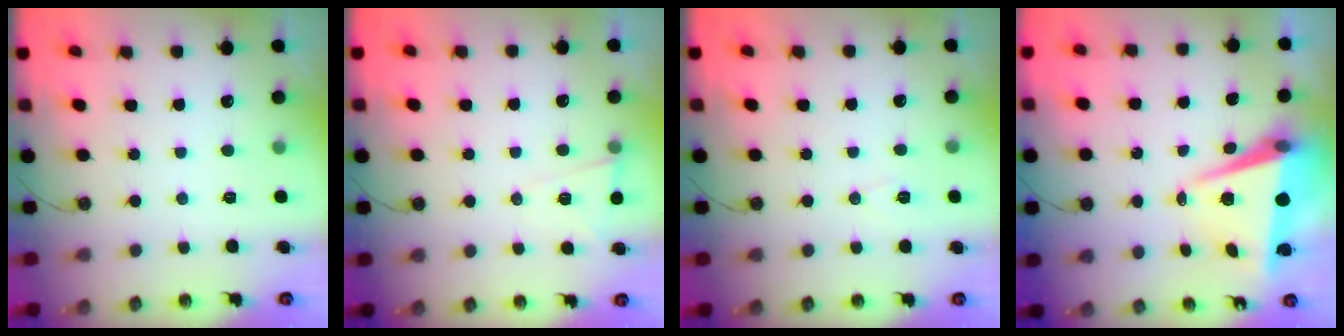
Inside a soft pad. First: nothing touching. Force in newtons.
{"total": 6.0, "press": 4.8, "slide": 3.6}
{"total": 4.1, "press": 3.2, "slide": 2.6}
{"total": 8.0, "press": 7.8, "slide": 1.7}